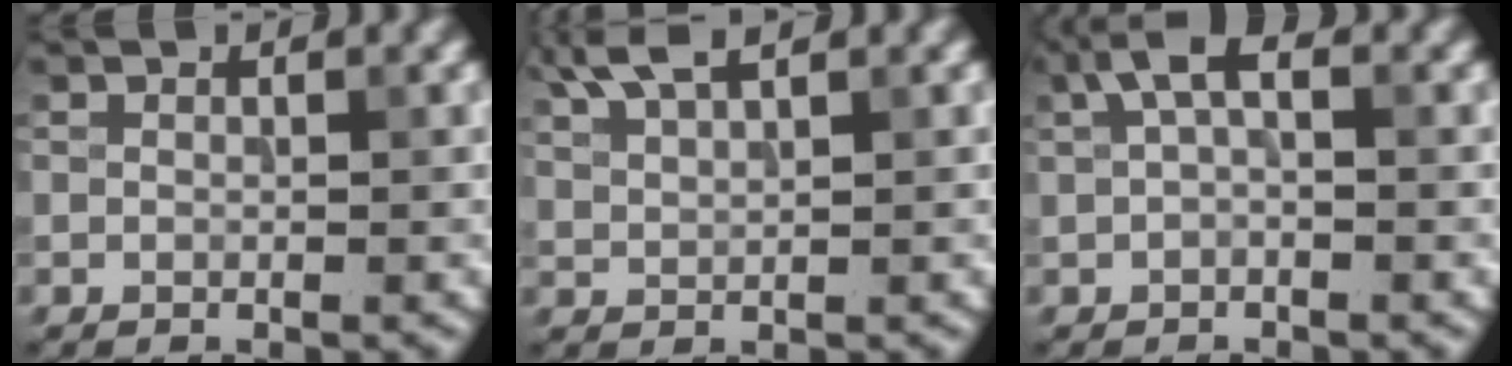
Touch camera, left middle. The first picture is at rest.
{"total": 3.5, "force": [2.6, 0.7, 2.1], "torque": [-0.047, 0.011, 0.056]}
{"total": 2.7, "force": [0.8, 1.1, 2.4], "torque": [-0.044, 0.011, 0.008]}